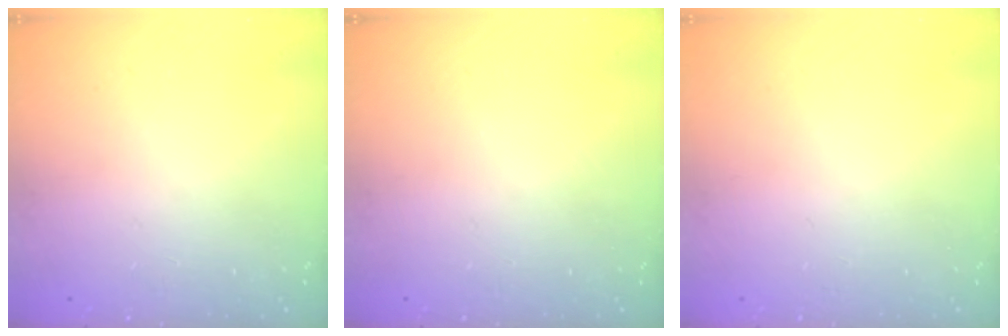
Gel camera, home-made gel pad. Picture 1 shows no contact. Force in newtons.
{"total": 0.0}
{"total": 0.0}